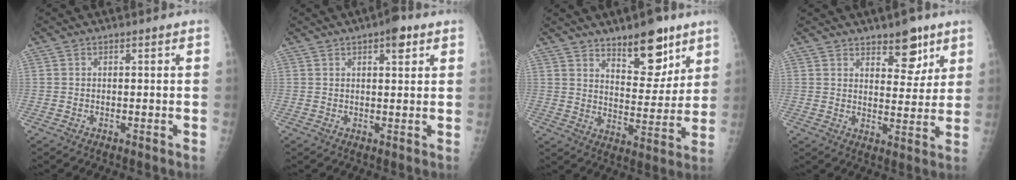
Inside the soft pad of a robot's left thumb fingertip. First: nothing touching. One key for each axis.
{"total": 3.9, "fx": 2.1, "fy": 1.5, "fz": 2.9, "tx": -0.030, "ty": -0.006, "tz": 0.025}
{"total": 12.7, "fx": 8.5, "fy": 5.3, "fz": 7.8, "tx": -0.074, "ty": -0.058, "tz": 0.133}
{"total": 8.1, "fx": 5.3, "fy": 3.9, "fz": 4.7, "tx": -0.032, "ty": -0.033, "tz": 0.077}